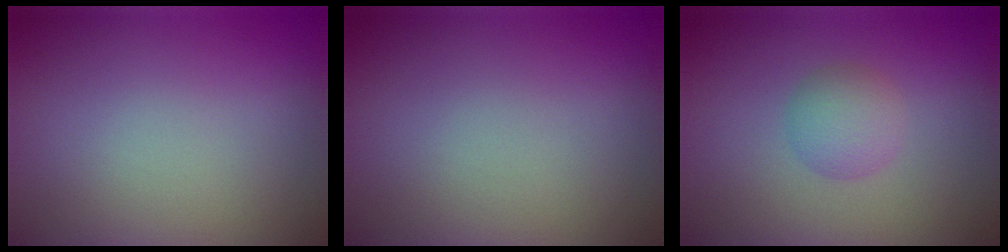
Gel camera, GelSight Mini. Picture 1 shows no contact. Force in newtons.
{"total": 0.0}
{"total": 2.4, "press": 2.4, "slide": 0.1}